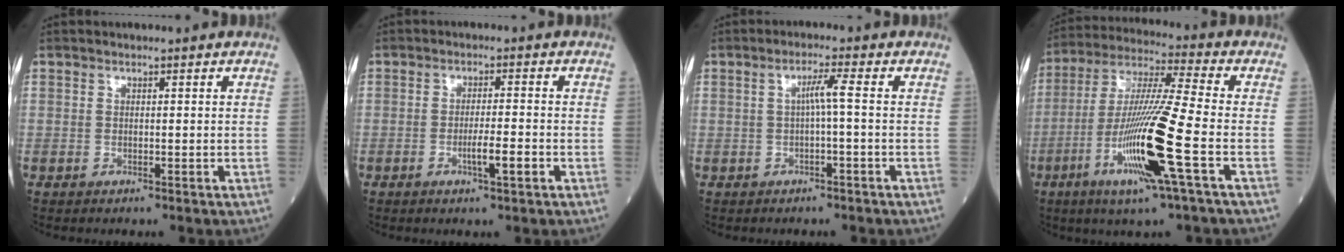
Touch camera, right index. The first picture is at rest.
{"total": 3.8, "force": [-1.5, 0.1, 3.5], "torque": [-0.058, -0.002, -0.024]}
{"total": 2.7, "force": [-0.2, -0.4, 2.6], "torque": [-0.045, 0.006, -0.002]}
{"total": 16.3, "force": [-5.6, -0.6, 15.2], "torque": [-0.310, -0.019, -0.109]}